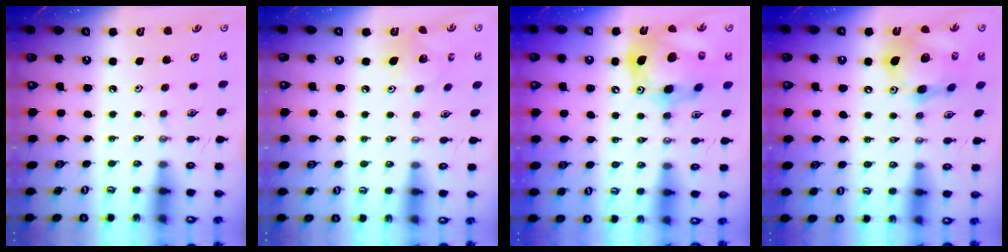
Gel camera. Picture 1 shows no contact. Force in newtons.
{"total": 7.9, "press": 7.9, "slide": 0.5}
{"total": 17.8, "press": 17.6, "slide": 2.5}
{"total": 15.6, "press": 15.4, "slide": 2.7}